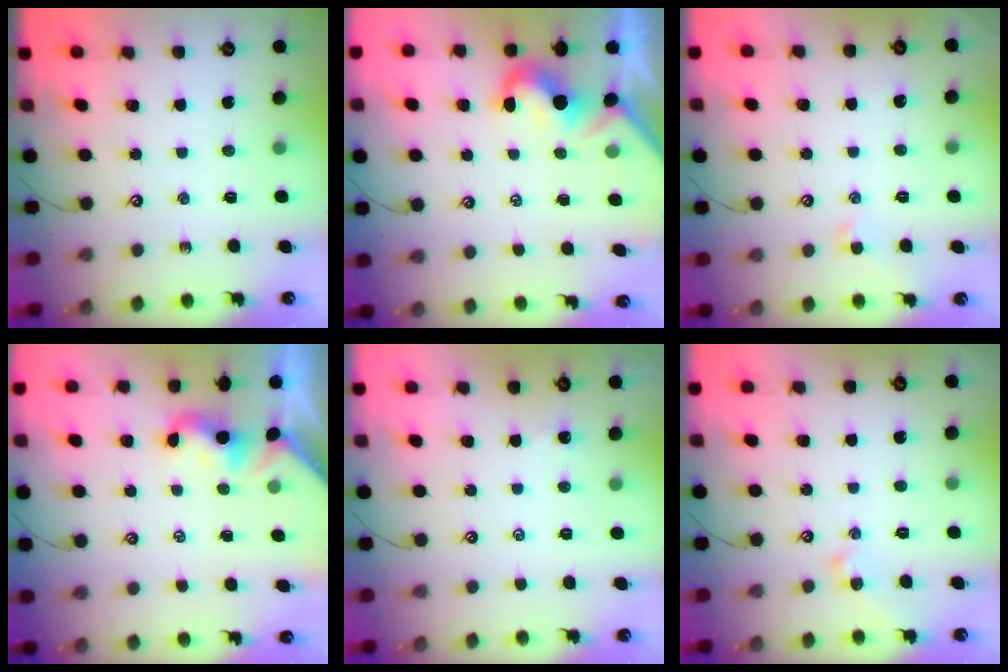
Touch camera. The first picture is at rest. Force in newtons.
{"total": 1.8, "press": 1.6, "slide": 0.8}
{"total": 1.3, "press": 1.1, "slide": 0.7}
{"total": 2.0, "press": 2.0, "slide": 0.4}
{"total": 2.4, "press": 2.4, "slide": 0.1}
{"total": 2.1, "press": 2.0, "slide": 0.6}